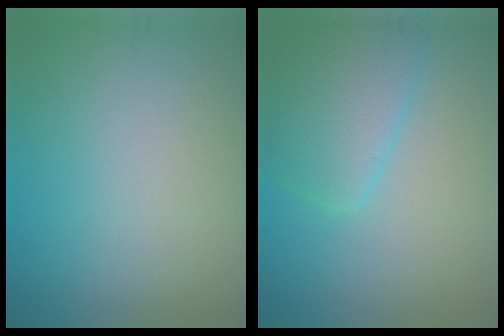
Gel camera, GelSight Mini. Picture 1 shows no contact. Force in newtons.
{"total": 4.4, "press": 4.4, "slide": 0.3}